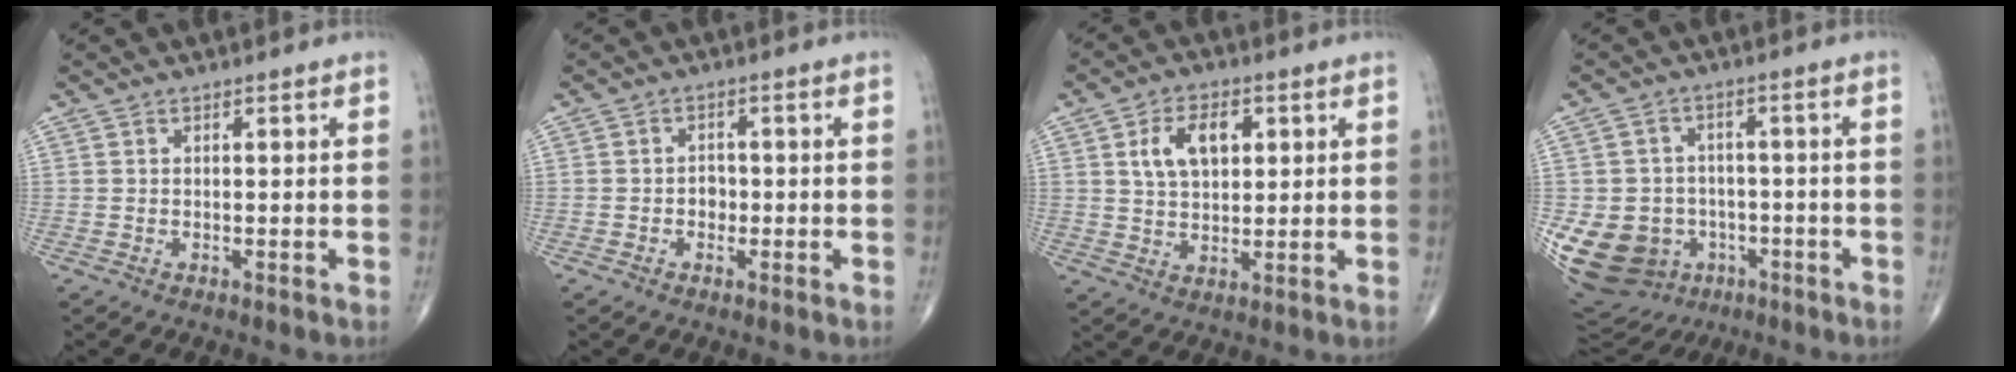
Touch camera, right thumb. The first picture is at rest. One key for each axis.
{"total": 2.3, "fx": -0.5, "fy": 1.8, "fz": 1.2, "tx": -0.003, "ty": 0.007, "tz": -0.011}
{"total": 8.7, "fx": 2.6, "fy": 5.2, "fz": 6.4, "tx": -0.094, "ty": -0.003, "tz": 0.047}
{"total": 17.6, "fx": -5.3, "fy": 15.0, "fz": 7.5, "tx": -0.160, "ty": 0.037, "tz": -0.069}